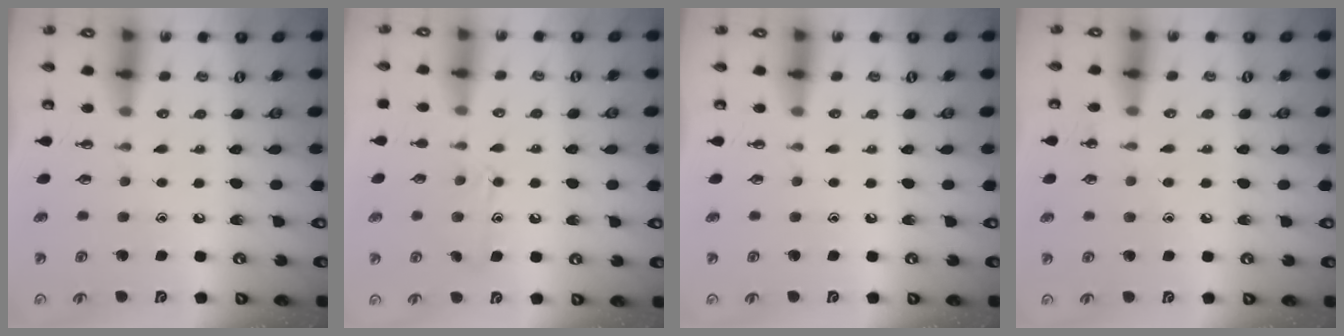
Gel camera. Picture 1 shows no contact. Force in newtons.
{"total": 10.1, "press": 10.1, "slide": 0.8}
{"total": 0.0}
{"total": 4.8, "press": 4.8, "slide": 0.5}